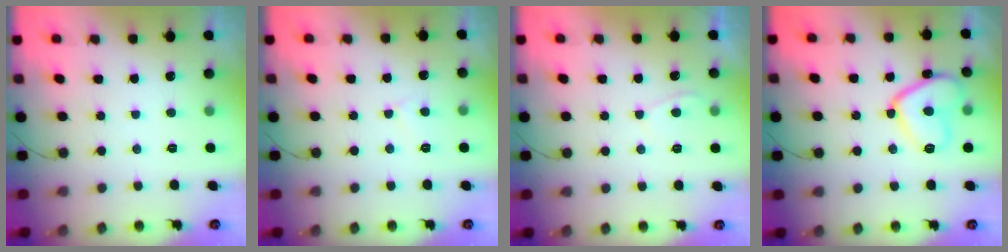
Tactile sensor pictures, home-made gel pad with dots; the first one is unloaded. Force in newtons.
{"total": 2.6, "press": 2.6, "slide": 0.2}
{"total": 3.0, "press": 3.0, "slide": 0.4}
{"total": 11.3, "press": 11.2, "slide": 1.3}